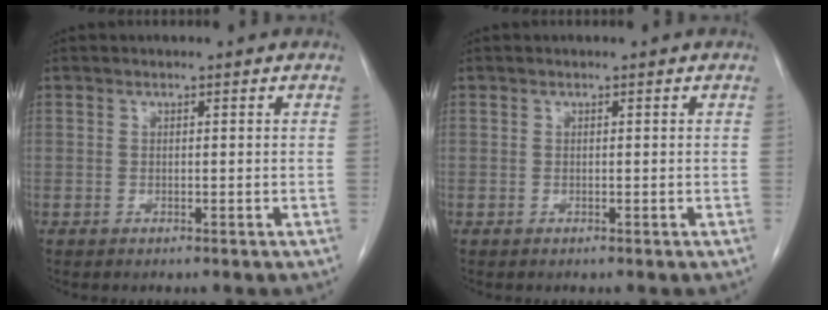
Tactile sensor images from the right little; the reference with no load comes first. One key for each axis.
{"total": 0.0}